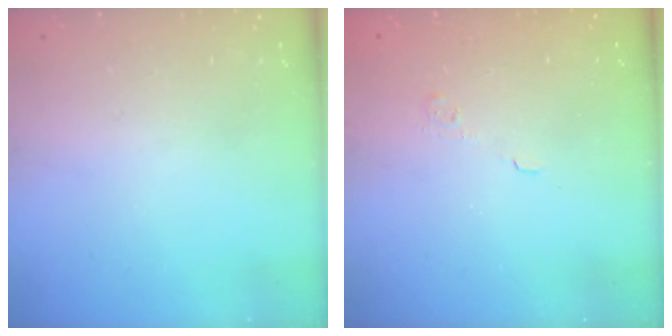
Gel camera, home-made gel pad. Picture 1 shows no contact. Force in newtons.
{"total": 3.6, "press": 3.5, "slide": 0.9}